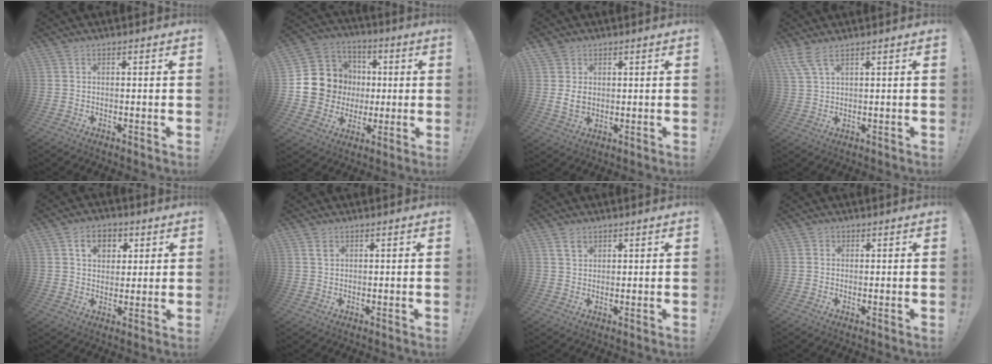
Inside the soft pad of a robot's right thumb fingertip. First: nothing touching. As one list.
[{"total": 14.5, "force": [-0.1, 13.8, 4.4], "torque": [-0.068, 0.007, 0.031]}, {"total": 5.5, "force": [1.4, 4.4, 3.0], "torque": [-0.043, -0.005, 0.025]}, {"total": 4.8, "force": [3.4, 0.7, 3.4], "torque": [-0.074, -0.009, 0.064]}, {"total": 8.6, "force": [3.4, 6.6, 4.3], "torque": [-0.056, -0.007, 0.064]}, {"total": 1.6, "force": [1.1, 0.9, 0.8], "torque": [0.008, -0.010, 0.015]}, {"total": 3.4, "force": [2.1, 2.4, 1.4], "torque": [-0.021, -0.006, 0.038]}, {"total": 1.0, "force": [0.4, 0.9, 0.1], "torque": [0.005, -0.002, 0.006]}]